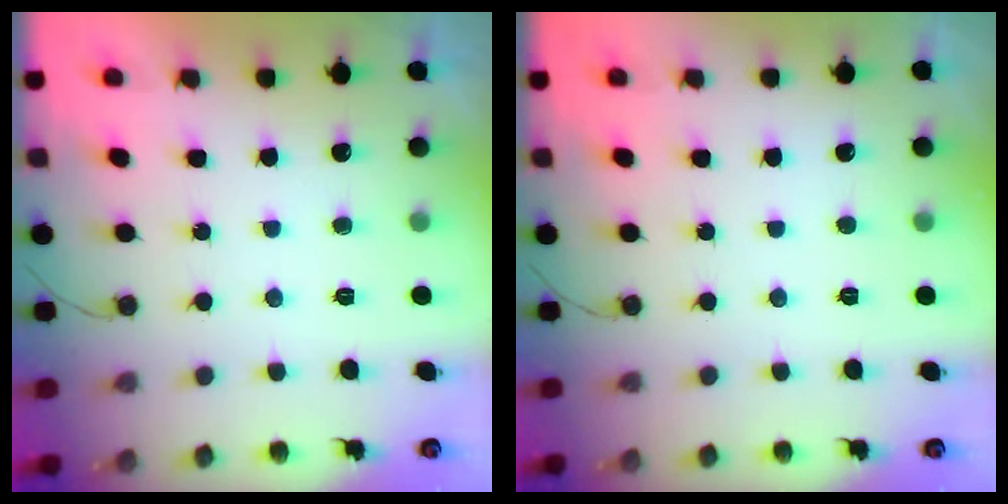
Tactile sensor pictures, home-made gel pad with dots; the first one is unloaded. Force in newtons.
{"total": 0.0}